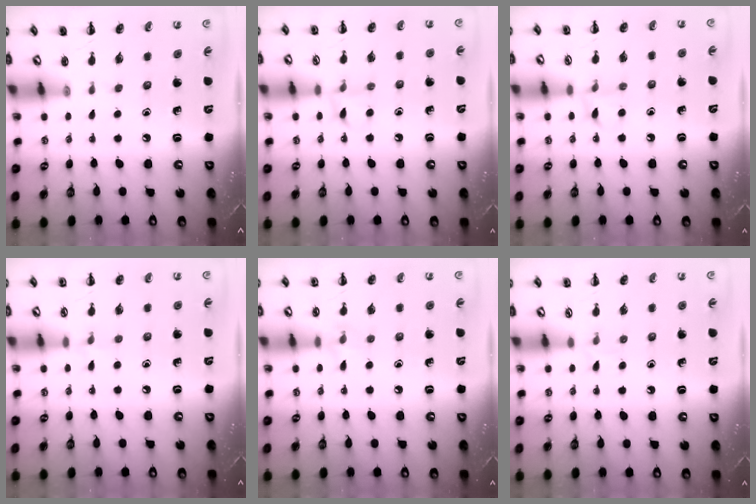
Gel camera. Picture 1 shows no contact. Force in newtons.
{"total": 7.2, "press": 7.0, "slide": 1.8}
{"total": 7.2, "press": 7.0, "slide": 1.8}
{"total": 4.3, "press": 4.2, "slide": 1.2}
{"total": 6.5, "press": 6.2, "slide": 2.1}
{"total": 5.0, "press": 4.8, "slide": 1.6}